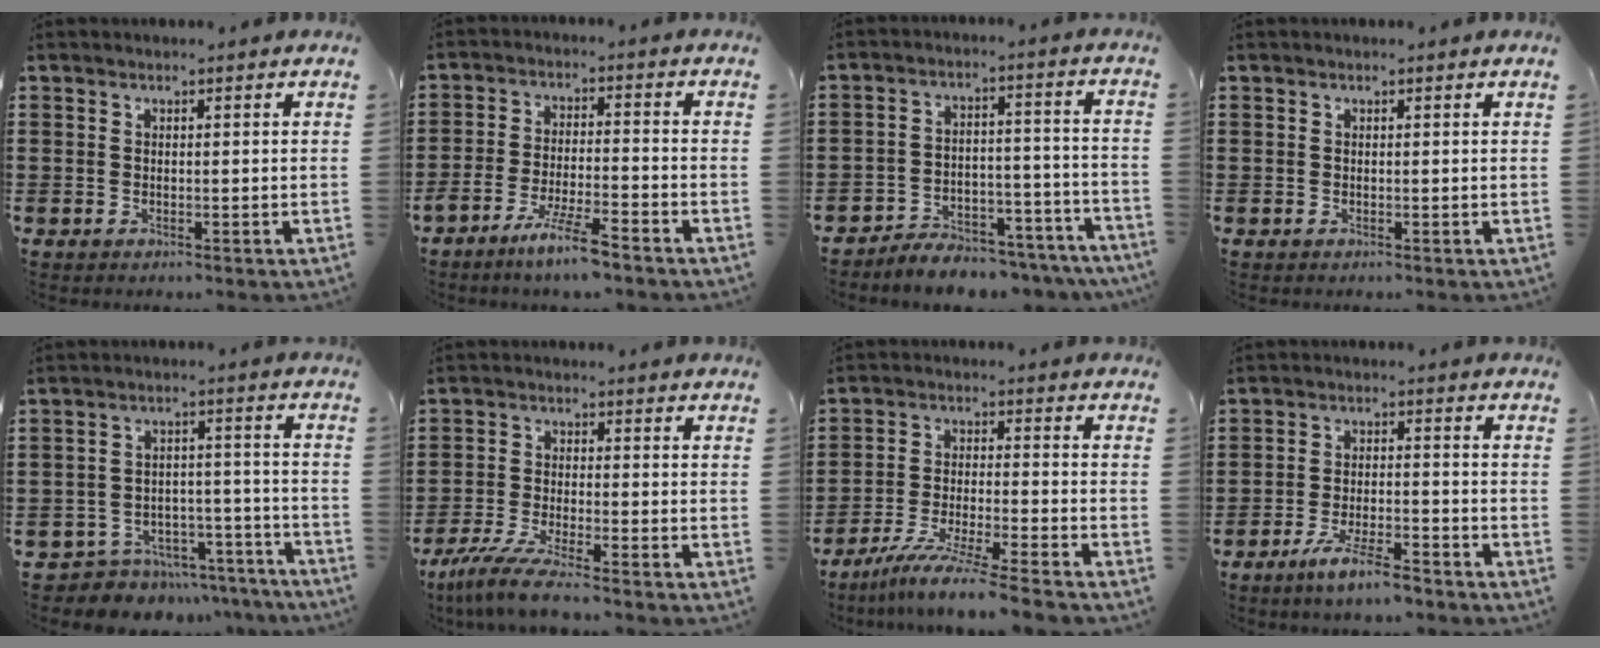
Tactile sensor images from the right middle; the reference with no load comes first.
{"total": 6.6, "force": [-5.2, 0.1, 4.0], "torque": [-0.082, -0.012, -0.098]}
{"total": 5.6, "force": [-5.5, 0.8, 0.4], "torque": [-0.006, 0.016, -0.110]}
{"total": 0.0}
{"total": 6.5, "force": [-6.2, 1.6, 0.3], "torque": [-0.003, 0.028, -0.124]}
{"total": 5.4, "force": [-4.5, -0.2, 2.9], "torque": [-0.076, -0.023, -0.091]}
{"total": 8.0, "force": [-7.1, -0.6, 3.7], "torque": [-0.070, -0.012, -0.137]}
{"total": 5.9, "force": [-4.7, 0.6, 3.5], "torque": [-0.076, -0.008, -0.088]}